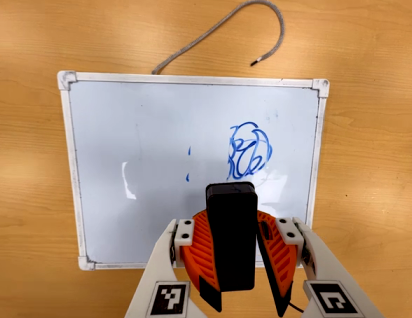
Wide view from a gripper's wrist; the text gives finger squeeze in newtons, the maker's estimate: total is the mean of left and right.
{"total": 10.2, "left": 10.2, "right": 10.2}